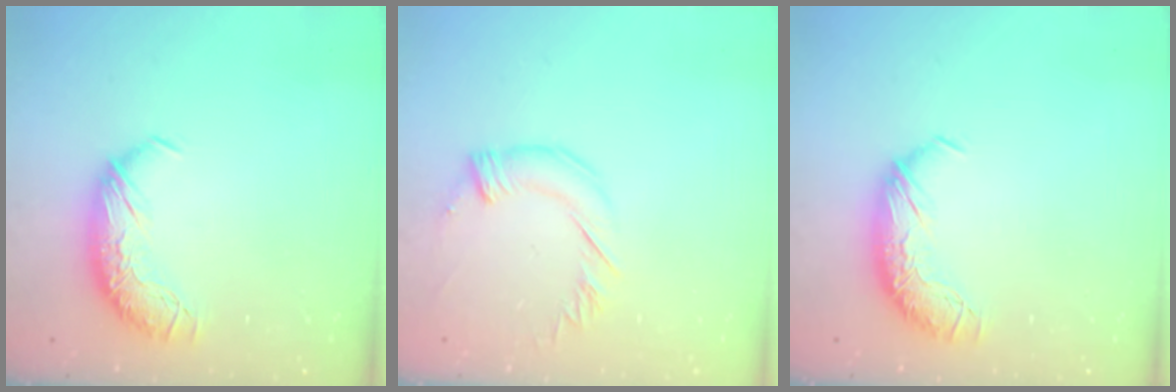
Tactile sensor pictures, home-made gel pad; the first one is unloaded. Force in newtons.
{"total": 2.4, "press": 2.2, "slide": 1.0}
{"total": 0.0}